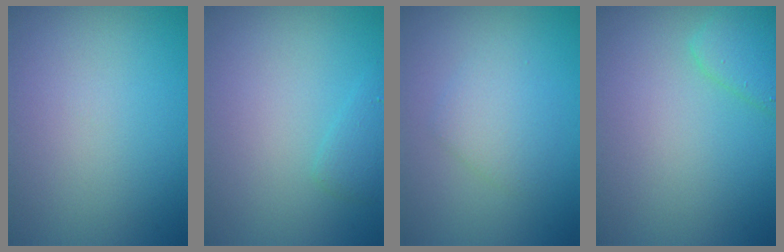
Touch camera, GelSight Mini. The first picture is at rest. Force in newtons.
{"total": 1.2, "press": 1.2, "slide": 0.1}
{"total": 2.2, "press": 2.2, "slide": 0.1}
{"total": 2.7, "press": 2.7, "slide": 0.2}